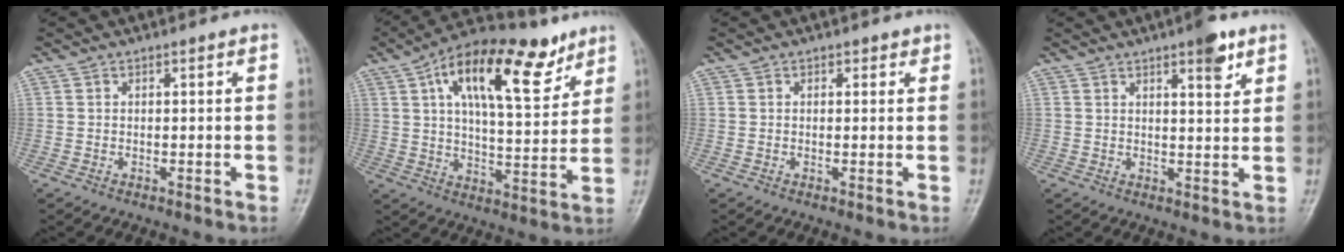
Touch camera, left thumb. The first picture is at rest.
{"total": 19.1, "force": [10.0, 8.0, 14.1], "torque": [-0.190, -0.021, 0.161]}
{"total": 1.0, "force": [0.6, 0.8, 0.3], "torque": [0.010, -0.002, 0.003]}
{"total": 5.3, "force": [3.3, 1.6, 3.9], "torque": [-0.043, -0.017, 0.042]}